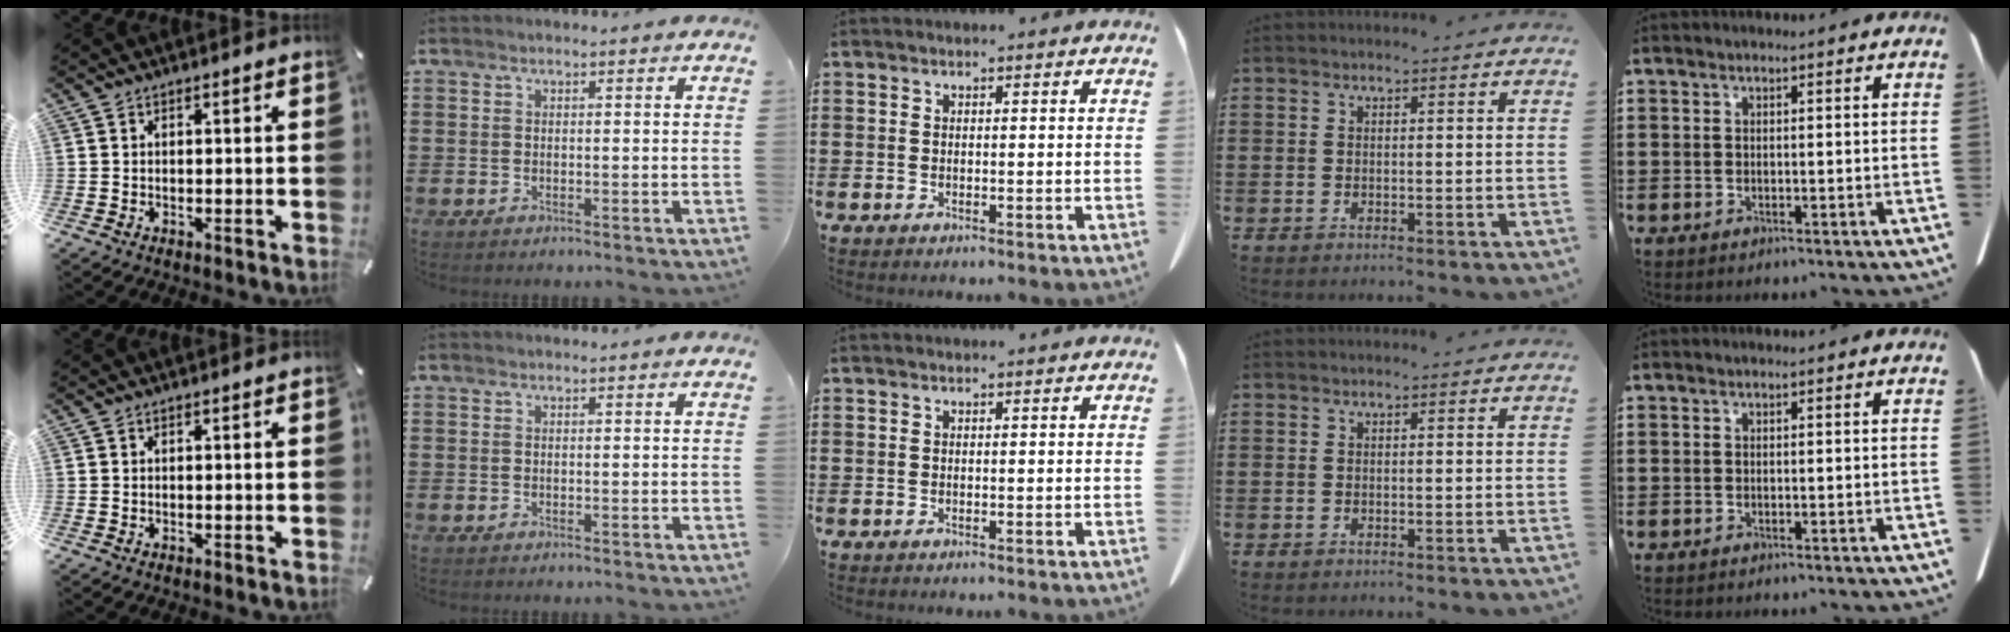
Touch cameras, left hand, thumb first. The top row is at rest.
{}